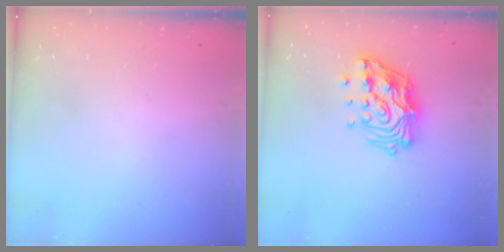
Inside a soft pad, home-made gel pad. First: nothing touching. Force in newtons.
{"total": 16.1, "press": 16.0, "slide": 2.3}